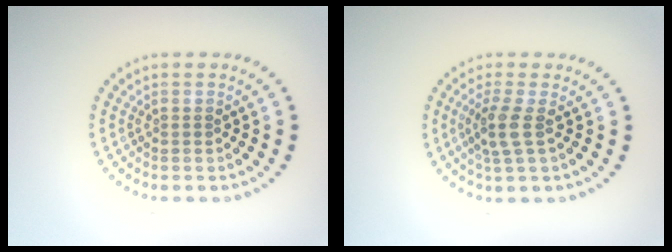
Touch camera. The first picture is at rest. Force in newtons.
{"total": 2.3, "press": 1.8, "slide": 1.4}